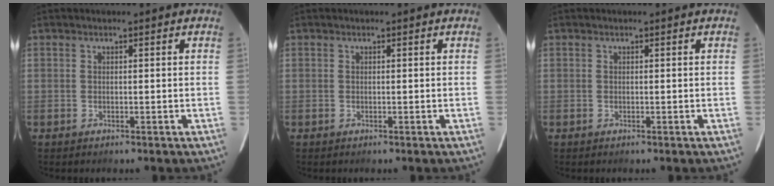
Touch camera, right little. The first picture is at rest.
{"total": 0.0}
{"total": 0.0}